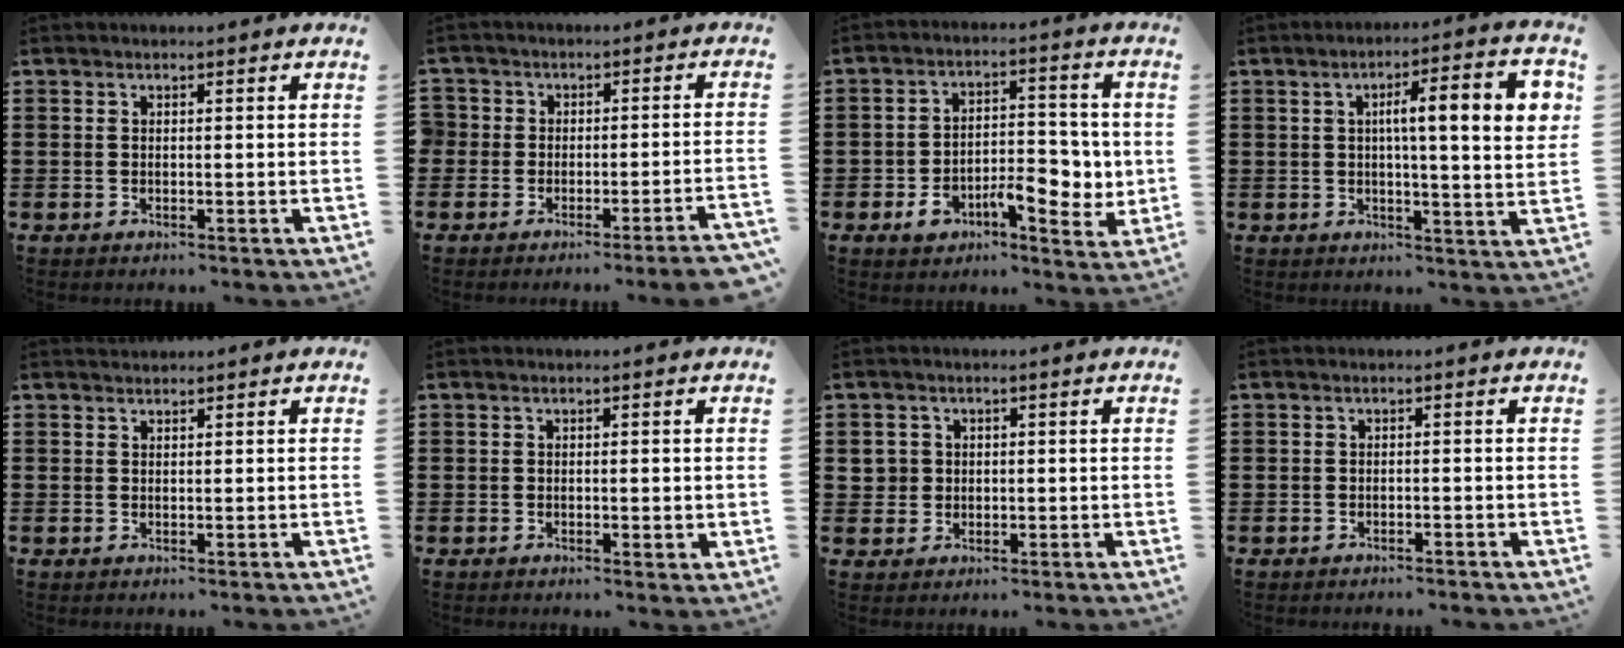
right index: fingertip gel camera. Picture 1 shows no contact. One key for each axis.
{"total": 2.9, "fx": -2.8, "fy": 0.6, "fz": 0.4, "tx": -0.010, "ty": 0.004, "tz": -0.060}
{"total": 9.0, "fx": -2.7, "fy": 4.7, "fz": 7.1, "tx": -0.098, "ty": 0.005, "tz": -0.048}
{"total": 9.8, "fx": 1.9, "fy": 1.5, "fz": 9.5, "tx": -0.153, "ty": 0.000, "tz": 0.020}
{"total": 0.7, "fx": 0.7, "fy": 0.1, "fz": -0.2, "tx": 0.003, "ty": 0.002, "tz": 0.014}
{"total": 0.8, "fx": 0.0, "fy": 0.2, "fz": 0.8, "tx": -0.016, "ty": 0.001, "tz": 0.000}
{"total": 2.2, "fx": 0.3, "fy": 2.2, "fz": 0.5, "tx": -0.020, "ty": 0.009, "tz": 0.003}
{"total": 0.7, "fx": -0.7, "fy": 0.0, "fz": 0.1, "tx": -0.005, "ty": -0.002, "tz": -0.013}